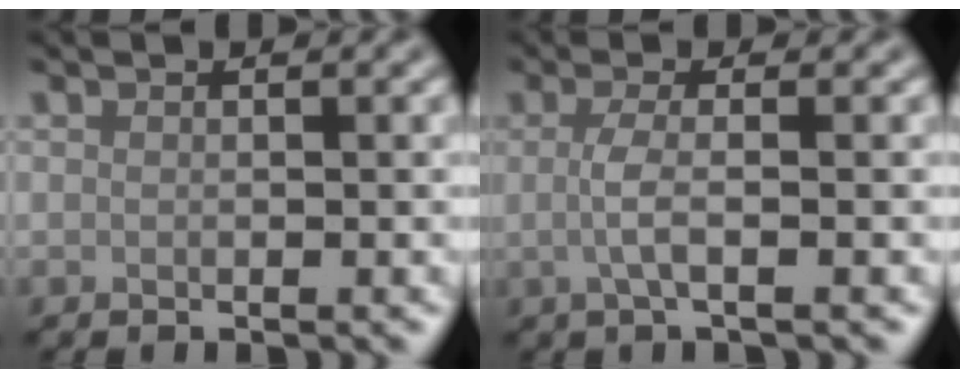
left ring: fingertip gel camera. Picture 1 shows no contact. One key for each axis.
{"total": 2.7, "fx": -0.1, "fy": 0.9, "fz": 2.6, "tx": -0.049, "ty": -0.003, "tz": -0.007}